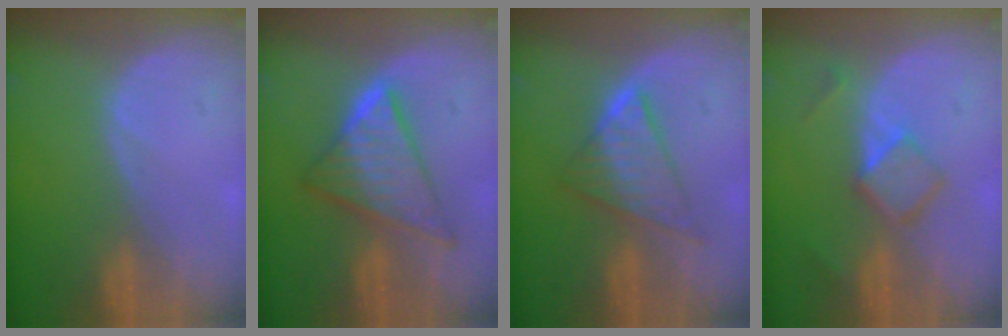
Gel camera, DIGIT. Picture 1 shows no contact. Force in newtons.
{"total": 9.2, "press": 9.2, "slide": 0.7}
{"total": 6.7, "press": 6.6, "slide": 0.3}
{"total": 5.0, "press": 4.6, "slide": 2.0}